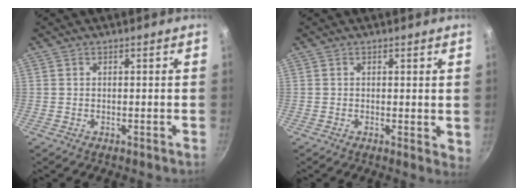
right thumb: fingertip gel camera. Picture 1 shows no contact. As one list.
[{"total": 2.6, "force": [0.5, 1.2, 2.2], "torque": [-0.024, -0.005, 0.006]}]